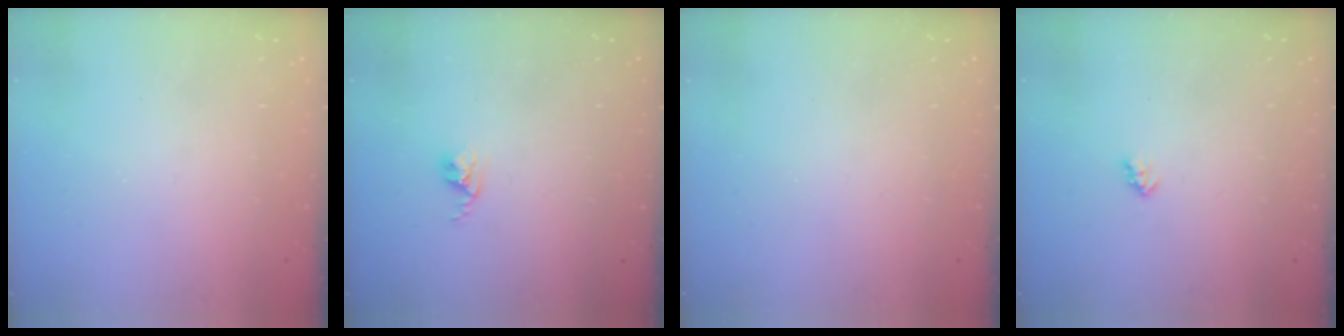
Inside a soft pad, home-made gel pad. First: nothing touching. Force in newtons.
{"total": 2.6, "press": 2.6, "slide": 0.4}
{"total": 0.0}
{"total": 2.0, "press": 2.0, "slide": 0.3}